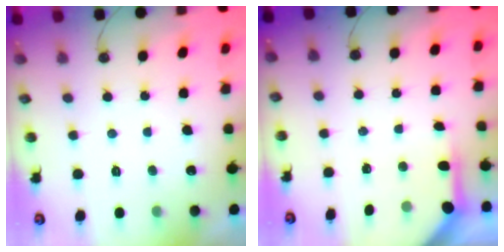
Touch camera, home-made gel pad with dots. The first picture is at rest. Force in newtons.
{"total": 4.0, "press": 4.0, "slide": 0.5}